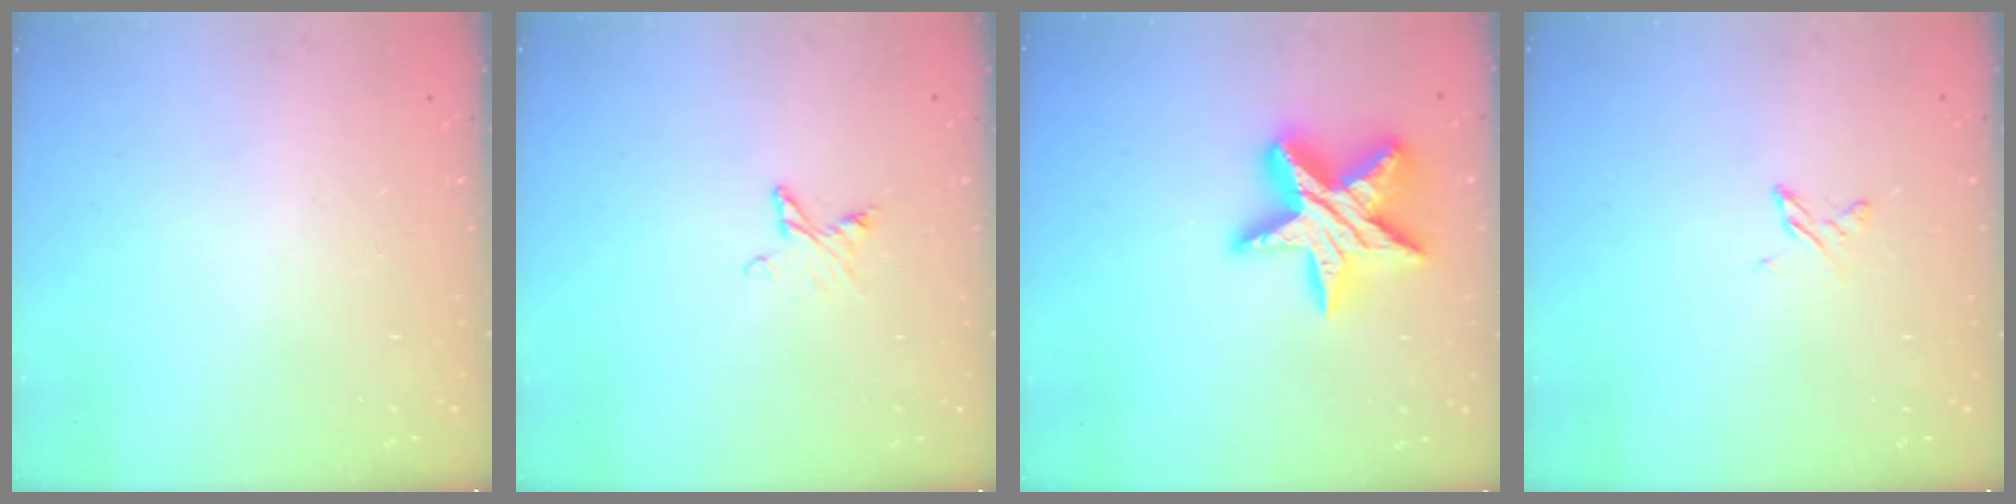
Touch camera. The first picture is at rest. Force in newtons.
{"total": 3.2, "press": 3.2, "slide": 0.4}
{"total": 19.0, "press": 18.9, "slide": 1.7}
{"total": 3.0, "press": 2.9, "slide": 0.4}